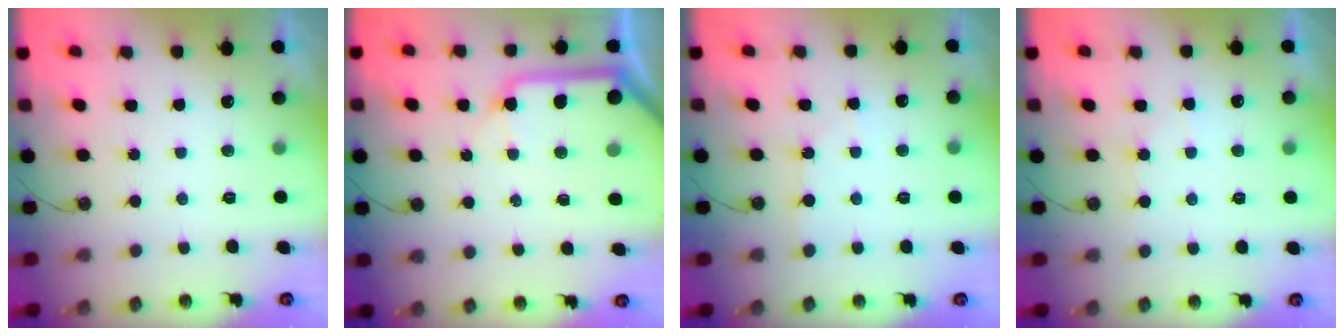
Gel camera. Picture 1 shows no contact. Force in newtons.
{"total": 11.9, "press": 11.8, "slide": 1.6}
{"total": 3.0, "press": 2.9, "slide": 0.4}
{"total": 3.3, "press": 3.2, "slide": 0.4}